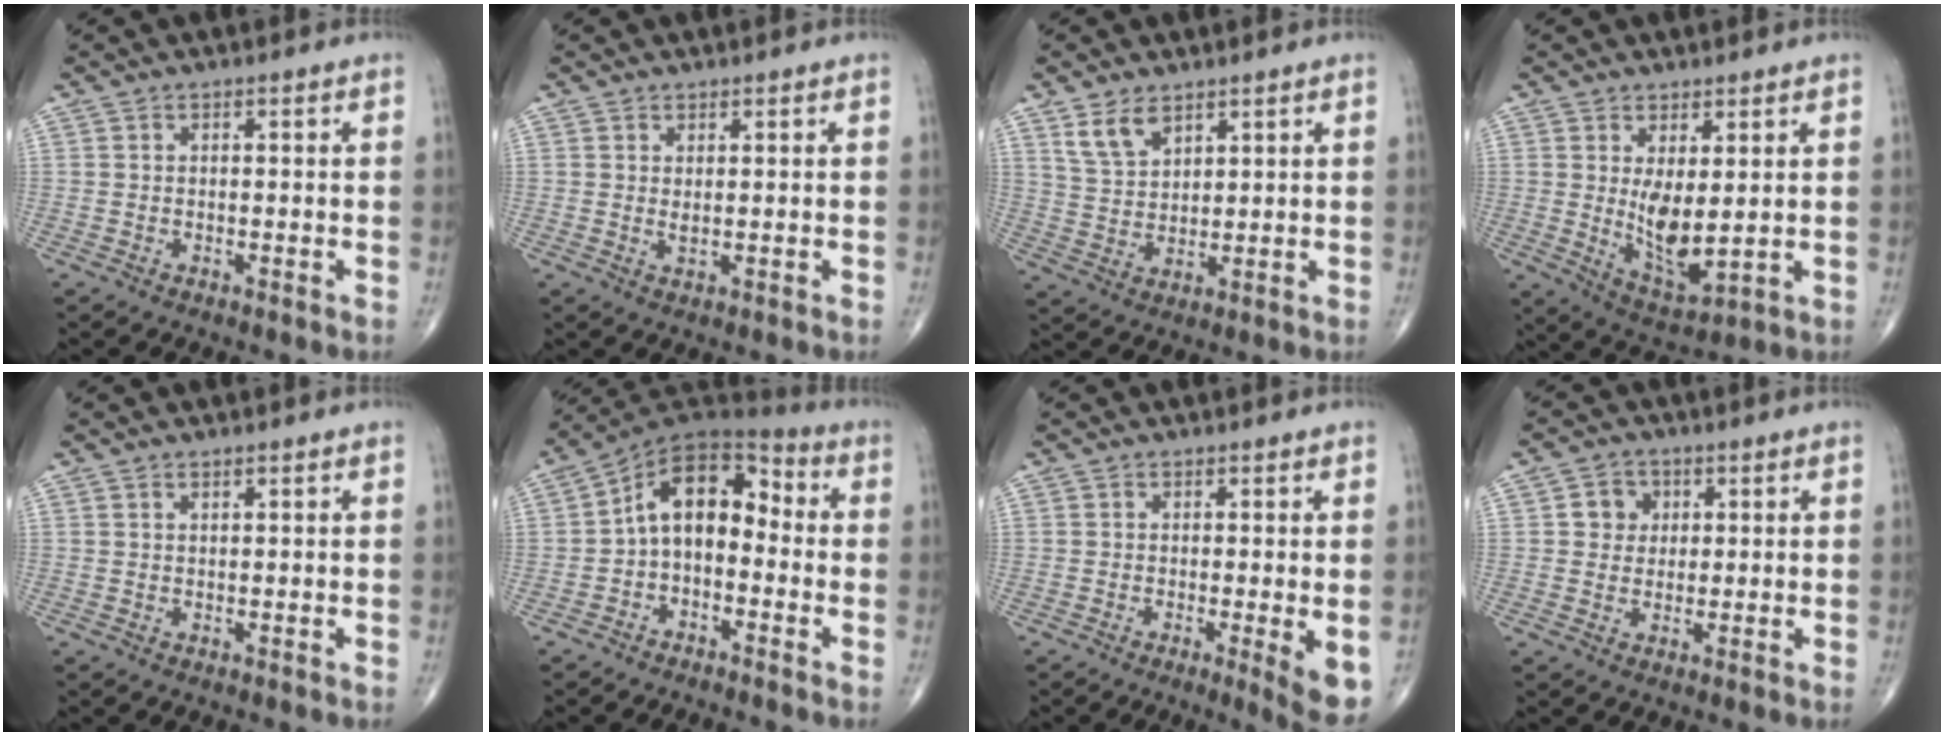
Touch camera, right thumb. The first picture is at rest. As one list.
[{"total": 1.3, "force": [0.4, 0.5, 1.1], "torque": [-0.020, -0.006, 0.011]}, {"total": 6.1, "force": [3.9, 3.3, 3.3], "torque": [-0.053, -0.021, 0.086]}, {"total": 8.6, "force": [1.0, 3.7, 7.7], "torque": [-0.120, -0.028, 0.035]}, {"total": 0.8, "force": [0.6, 0.3, 0.4], "torque": [-0.008, -0.003, 0.010]}, {"total": 12.1, "force": [-1.0, 7.7, 9.2], "torque": [-0.118, 0.055, -0.034]}, {"total": 6.0, "force": [-1.2, 0.9, 5.8], "torque": [-0.084, -0.018, -0.020]}, {"total": 4.4, "force": [1.0, 4.0, 1.5], "torque": [0.002, 0.002, 0.011]}]